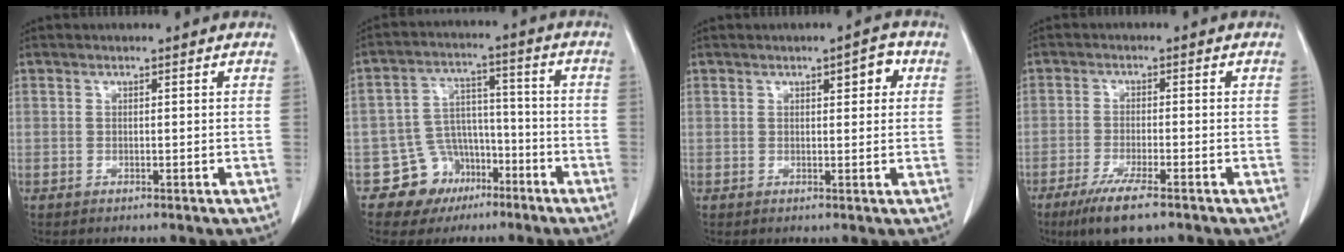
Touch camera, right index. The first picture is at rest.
{"total": 8.4, "force": [-4.7, 6.9, 1.2], "torque": [-0.013, 0.031, -0.065]}
{"total": 3.2, "force": [1.2, 1.0, 2.8], "torque": [-0.034, 0.005, 0.014]}
{"total": 7.1, "force": [-4.7, 0.7, 5.3], "torque": [-0.098, -0.019, -0.079]}